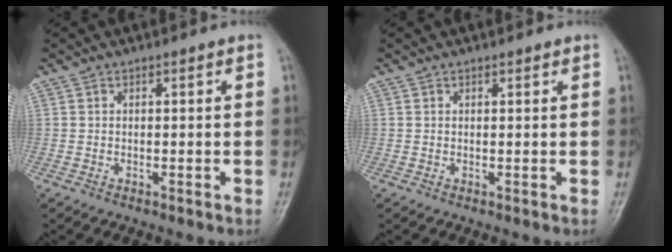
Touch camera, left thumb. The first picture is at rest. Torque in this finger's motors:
{"motor_torque": [-0.31, -0.01, -0.17, 0.02, 0.02]}